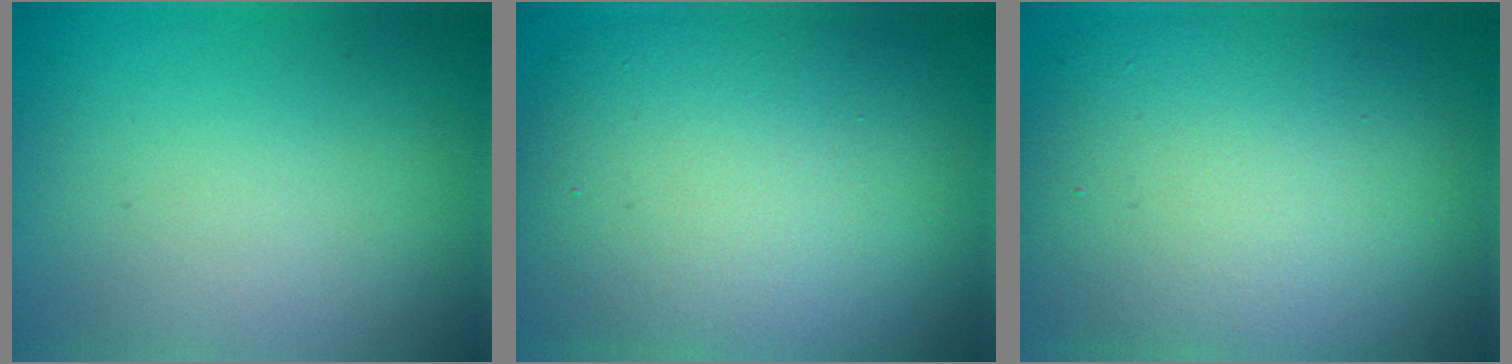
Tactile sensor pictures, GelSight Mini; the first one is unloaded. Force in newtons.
{"total": 13.5, "press": 13.4, "slide": 0.7}
{"total": 13.0, "press": 13.0, "slide": 0.6}